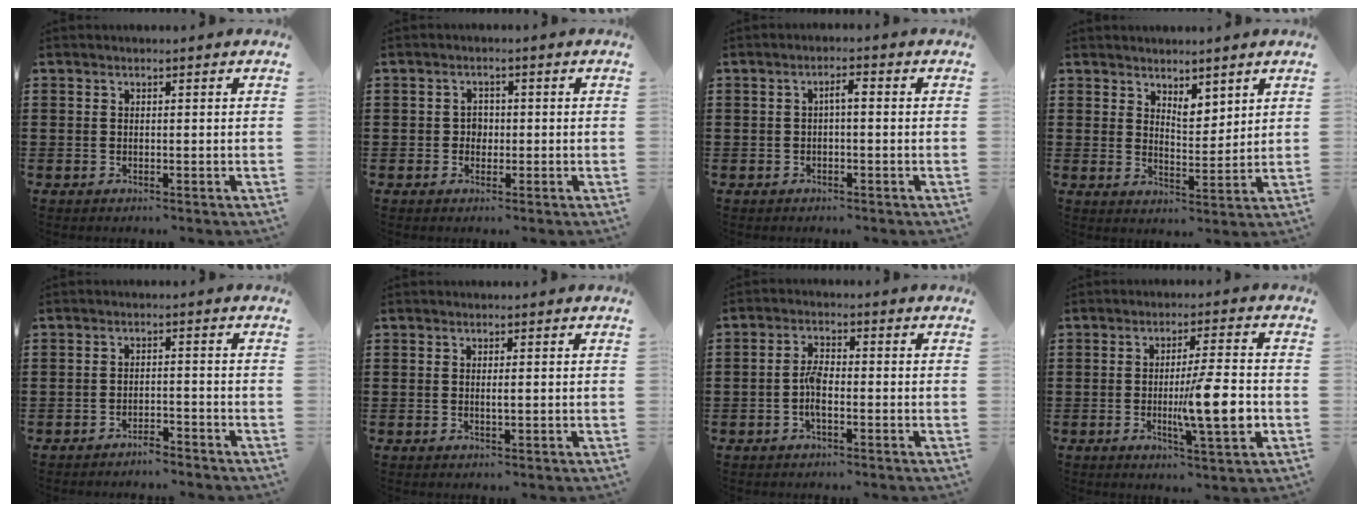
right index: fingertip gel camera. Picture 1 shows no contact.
{"total": 1.7, "force": [-0.3, 1.5, 0.7], "torque": [-0.018, 0.004, -0.007]}
{"total": 1.9, "force": [-0.2, 0.5, 1.8], "torque": [-0.036, 0.005, -0.006]}
{"total": 4.0, "force": [3.5, 1.5, 1.3], "torque": [-0.018, -0.012, 0.060]}
{"total": 2.5, "force": [-2.5, 0.0, 0.3], "torque": [-0.012, -0.001, -0.052]}
{"total": 1.0, "force": [0.0, 0.1, 1.0], "torque": [-0.020, -0.003, 0.000]}
{"total": 3.9, "force": [-1.1, 1.2, 3.5], "torque": [-0.078, -0.002, -0.024]}
{"total": 10.5, "force": [-2.0, 1.4, 10.2], "torque": [-0.156, -0.015, -0.036]}